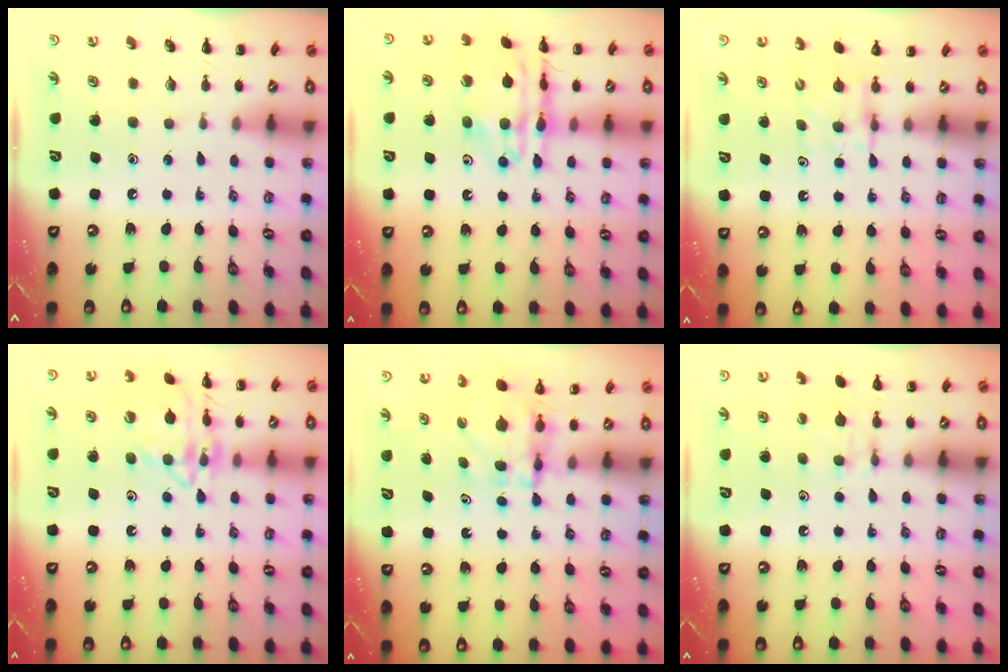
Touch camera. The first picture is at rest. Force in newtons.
{"total": 15.2, "press": 15.1, "slide": 2.0}
{"total": 4.7, "press": 4.7, "slide": 0.7}
{"total": 14.8, "press": 14.7, "slide": 1.1}
{"total": 3.9, "press": 3.9, "slide": 0.3}
{"total": 5.2, "press": 4.8, "slide": 2.0}